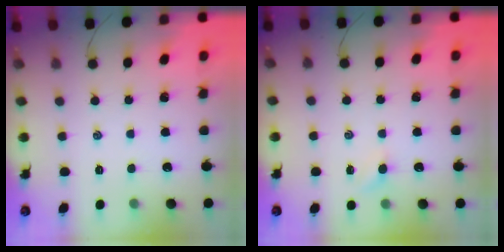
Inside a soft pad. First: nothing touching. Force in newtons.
{"total": 2.8, "press": 2.7, "slide": 0.9}